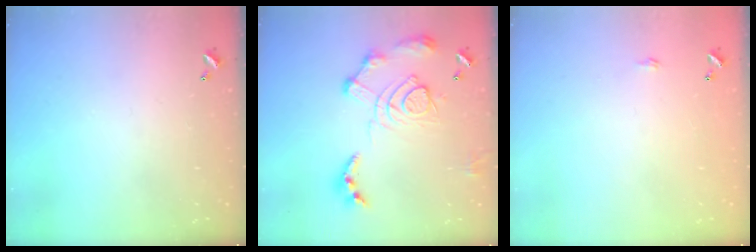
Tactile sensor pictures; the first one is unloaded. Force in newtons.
{"total": 15.6, "press": 15.5, "slide": 1.6}
{"total": 0.6, "press": 0.6, "slide": 0.2}